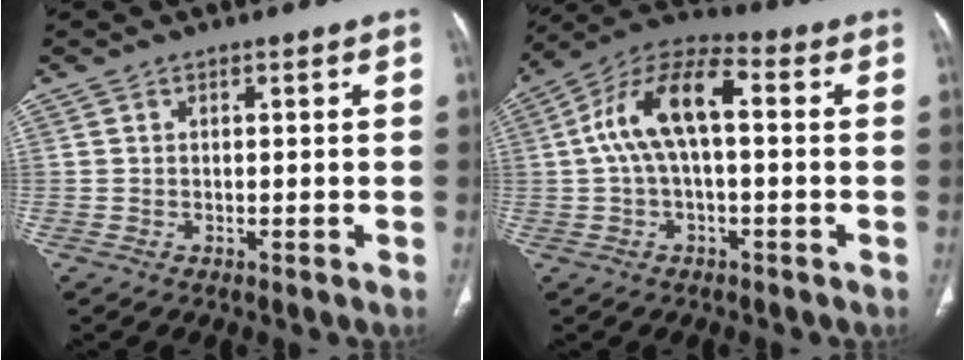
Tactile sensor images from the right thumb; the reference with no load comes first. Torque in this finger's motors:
{"motor_torque": [0.20, 0.21, 0.85, -0.46, 0.17]}